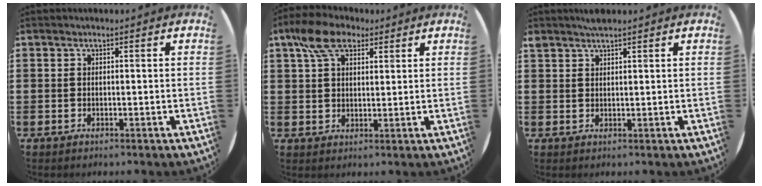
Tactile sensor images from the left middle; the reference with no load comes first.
{"total": 7.4, "force": [4.8, 4.1, 3.7], "torque": [-0.082, 0.005, 0.089]}
{"total": 1.8, "force": [1.7, 0.3, 0.6], "torque": [-0.012, 0.003, 0.031]}